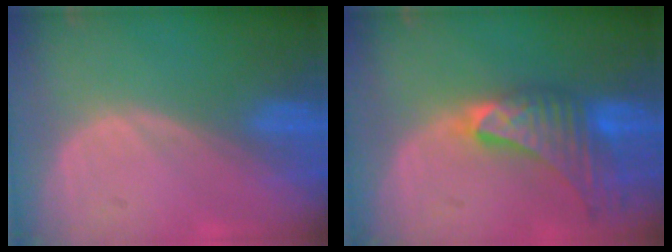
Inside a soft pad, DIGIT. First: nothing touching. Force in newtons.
{"total": 9.4, "press": 8.4, "slide": 4.3}